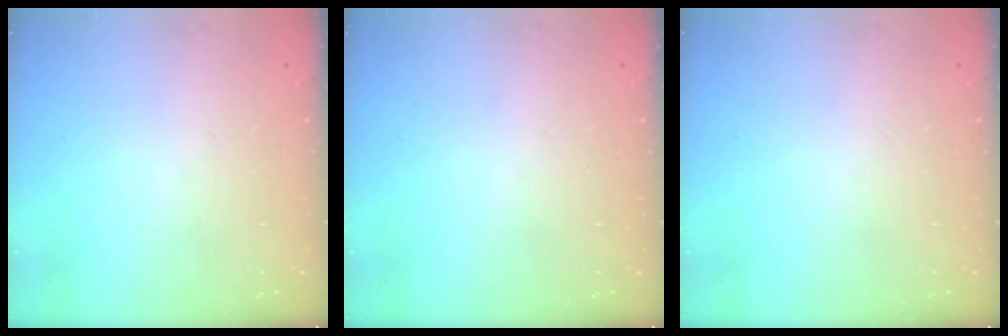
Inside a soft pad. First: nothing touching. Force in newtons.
{"total": 0.0}
{"total": 0.0}